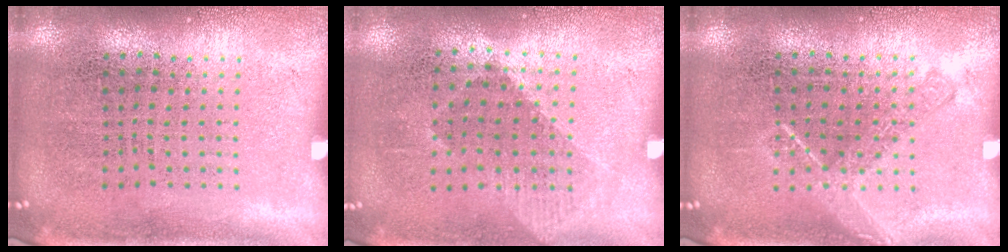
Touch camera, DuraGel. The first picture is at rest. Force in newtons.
{"total": 0.9, "press": 0.8, "slide": 0.5}
{"total": 2.1, "press": 2.0, "slide": 0.2}